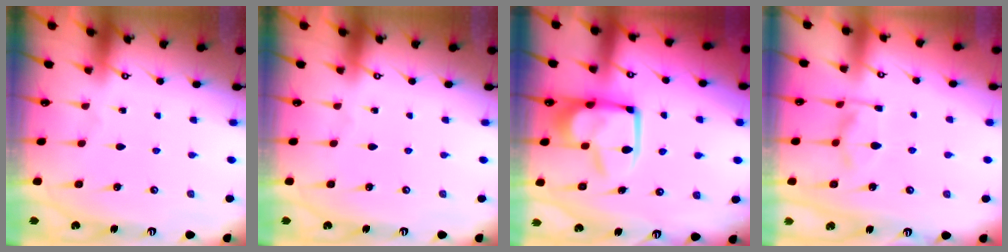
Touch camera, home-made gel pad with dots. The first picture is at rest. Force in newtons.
{"total": 0.0}
{"total": 11.3, "press": 11.2, "slide": 1.3}
{"total": 5.9, "press": 5.8, "slide": 1.4}